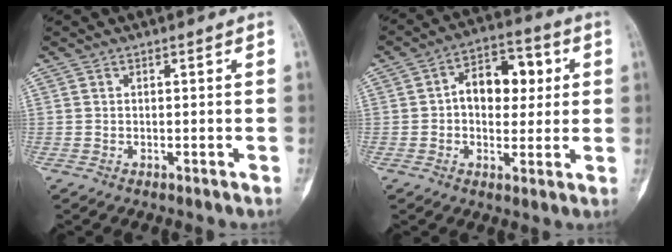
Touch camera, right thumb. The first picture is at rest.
{"total": 11.5, "force": [1.7, 7.5, 8.5], "torque": [-0.089, 0.019, 0.021]}